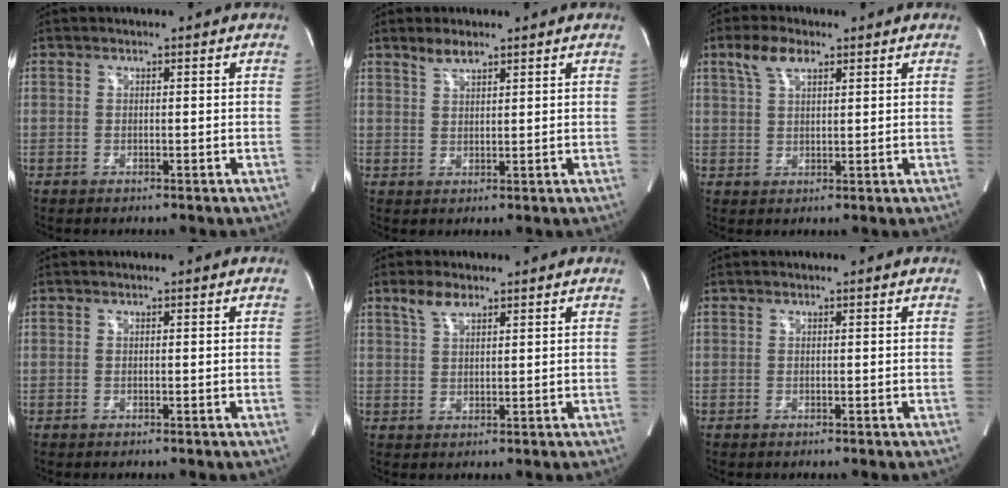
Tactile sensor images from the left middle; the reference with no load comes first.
{"total": 2.4, "force": [2.0, 0.5, 1.2], "torque": [-0.026, 0.004, 0.040]}
{"total": 4.7, "force": [2.9, 1.7, 3.3], "torque": [-0.075, 0.017, 0.060]}
{"total": 0.0}
{"total": 3.4, "force": [2.4, 1.1, 2.0], "torque": [-0.047, 0.009, 0.051]}
{"total": 0.0}